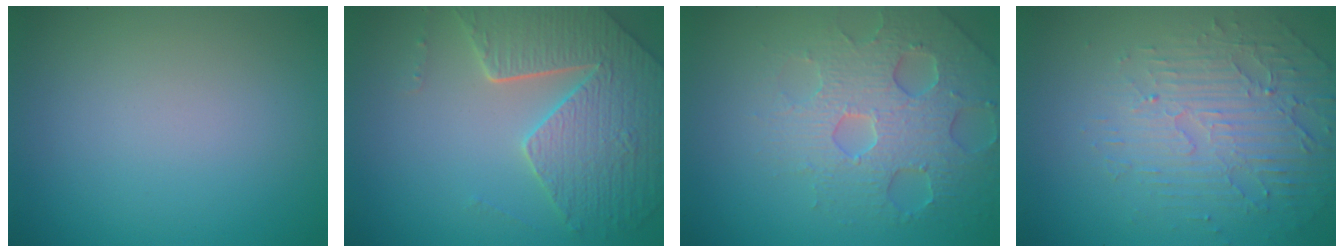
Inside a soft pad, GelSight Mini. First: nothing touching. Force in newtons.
{"total": 6.5, "press": 5.2, "slide": 3.8}
{"total": 4.7, "press": 4.6, "slide": 1.0}
{"total": 5.1, "press": 3.3, "slide": 3.9}